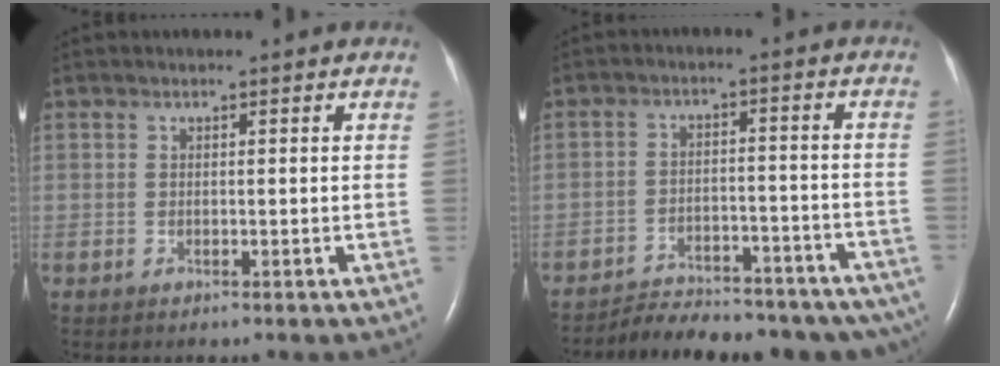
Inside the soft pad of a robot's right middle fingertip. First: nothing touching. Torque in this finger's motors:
{"motor_torque": [1.08, -1.07, 0.14, 0.06]}